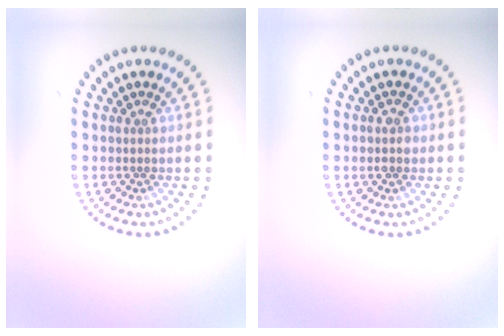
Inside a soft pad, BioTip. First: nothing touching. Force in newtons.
{"total": 1.7, "press": 1.7, "slide": 0.1}